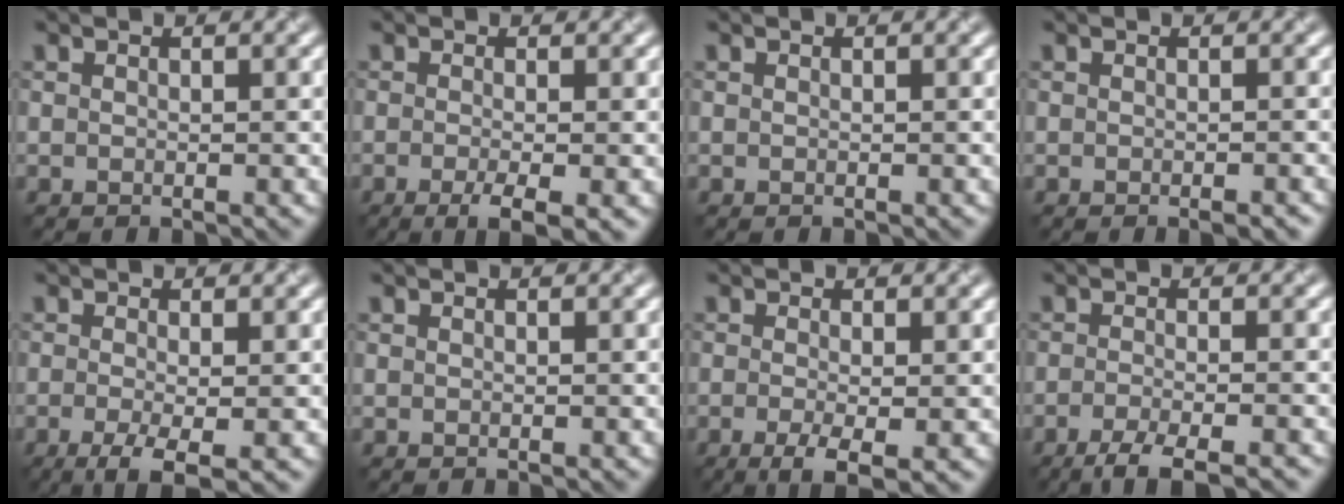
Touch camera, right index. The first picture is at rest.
{"total": 3.2, "force": [-1.3, 0.7, 2.8], "torque": [-0.050, -0.009, -0.024]}
{"total": 0.0}
{"total": 1.1, "force": [-0.7, 0.2, 0.9], "torque": [-0.010, -0.004, -0.009]}
{"total": 3.7, "force": [-1.4, 0.9, 3.3], "torque": [-0.064, -0.007, -0.029]}
{"total": 0.0}
{"total": 3.4, "force": [-1.2, 0.9, 3.1], "torque": [-0.058, -0.011, -0.023]}
{"total": 4.3, "force": [-3.0, 0.9, 2.9], "torque": [-0.045, -0.006, -0.058]}